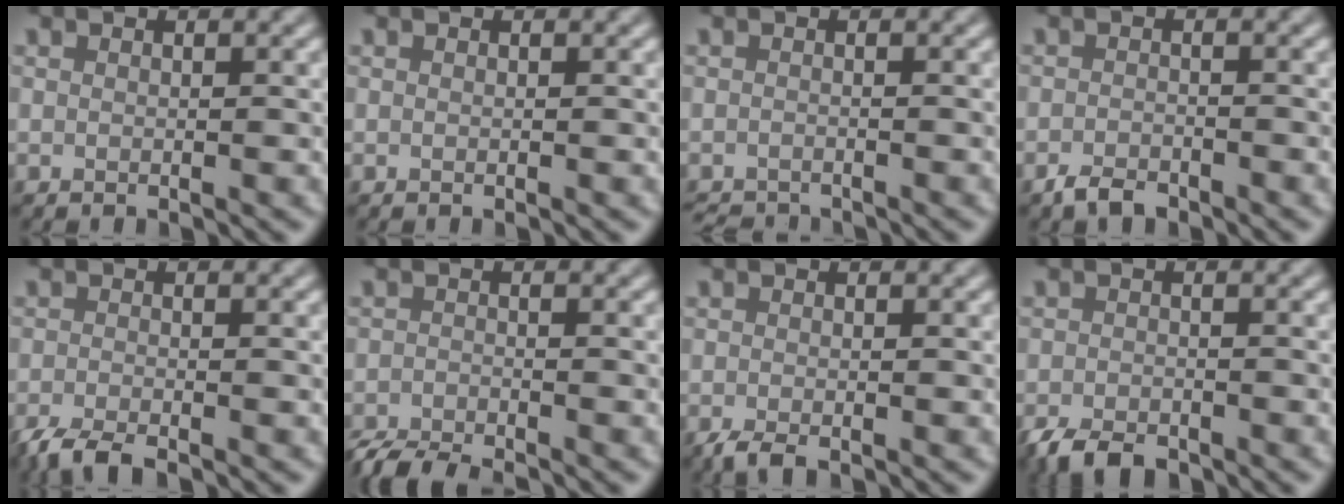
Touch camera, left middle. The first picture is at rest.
{"total": 0.0}
{"total": 2.4, "force": [-2.4, 0.4, 0.4], "torque": [-0.001, -0.010, -0.039]}
{"total": 1.7, "force": [-1.4, 0.7, 0.7], "torque": [-0.013, 0.002, -0.029]}
{"total": 3.0, "force": [-2.4, 0.5, 1.7], "torque": [-0.034, -0.008, -0.051]}
{"total": 4.0, "force": [-3.7, 0.4, 1.4], "torque": [-0.024, -0.009, -0.073]}
{"total": 1.7, "force": [-1.4, 0.3, 1.0], "torque": [-0.018, -0.005, -0.028]}
{"total": 3.3, "force": [-2.6, 1.3, 1.5], "torque": [-0.027, -0.005, -0.052]}